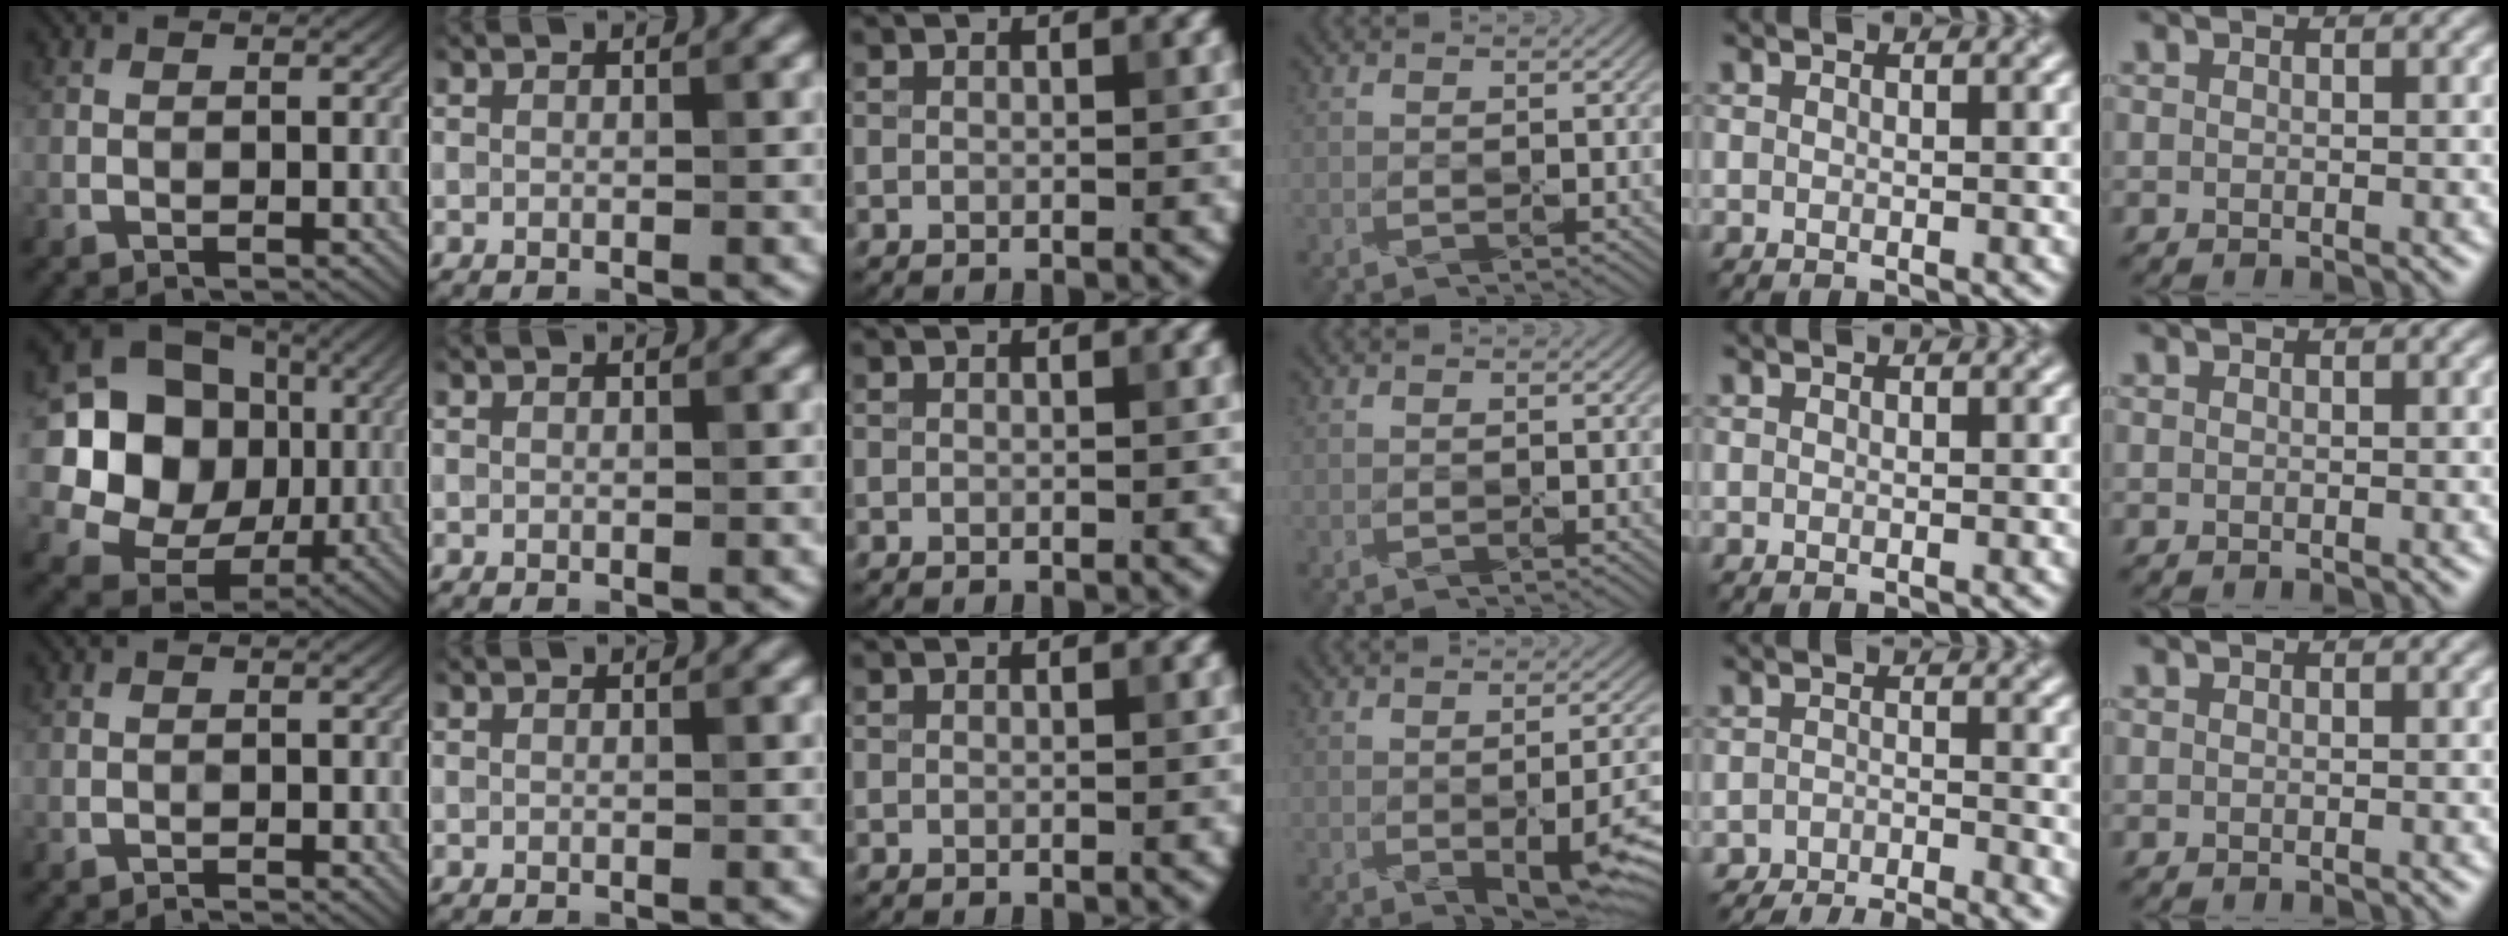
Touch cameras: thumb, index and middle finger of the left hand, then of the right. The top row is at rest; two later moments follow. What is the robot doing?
{"motion": "peel", "object": "plastic wrap"}